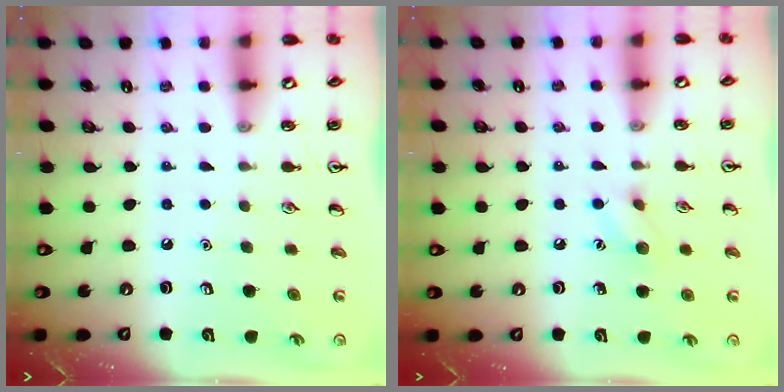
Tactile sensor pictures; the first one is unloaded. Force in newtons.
{"total": 6.0, "press": 5.9, "slide": 1.1}